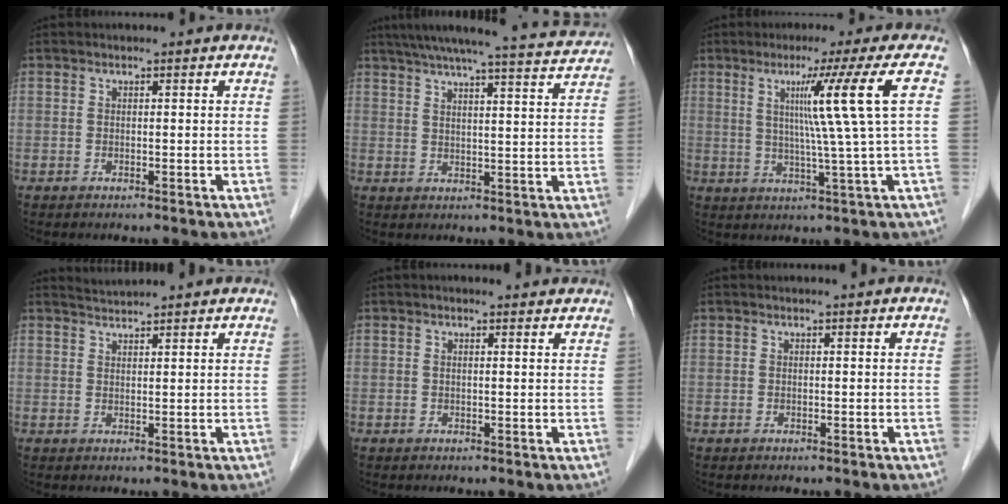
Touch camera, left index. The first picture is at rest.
{"total": 20.0, "force": [18.4, 0.7, 7.7], "torque": [-0.121, -0.005, 0.232]}
{"total": 10.0, "force": [2.3, -3.0, 9.2], "torque": [-0.147, 0.001, 0.050]}
{"total": 4.0, "force": [4.0, -0.4, 0.6], "torque": [-0.014, 0.022, 0.059]}
{"total": 2.9, "force": [2.8, 0.3, 0.9], "torque": [-0.018, 0.008, 0.023]}
{"total": 0.6, "force": [0.6, -0.1, 0.1], "torque": [-0.007, -0.001, 0.010]}